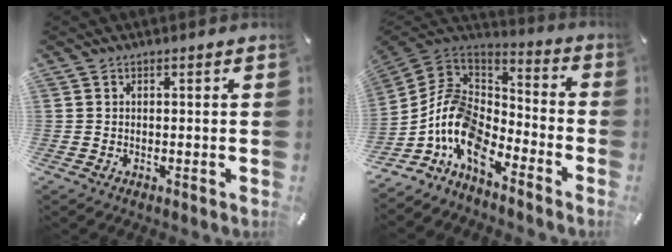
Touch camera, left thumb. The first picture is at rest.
{"total": 13.3, "force": [-8.6, 7.7, 6.7], "torque": [-0.164, 0.021, -0.168]}